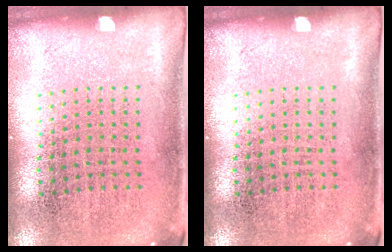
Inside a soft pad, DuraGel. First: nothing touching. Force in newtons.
{"total": 0.0}